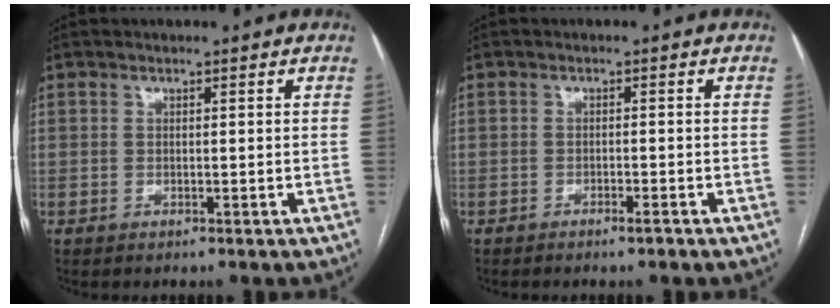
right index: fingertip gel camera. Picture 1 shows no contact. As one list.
[{"total": 1.1, "force": [-0.9, 0.0, 0.6], "torque": [-0.015, 0.000, -0.014]}]